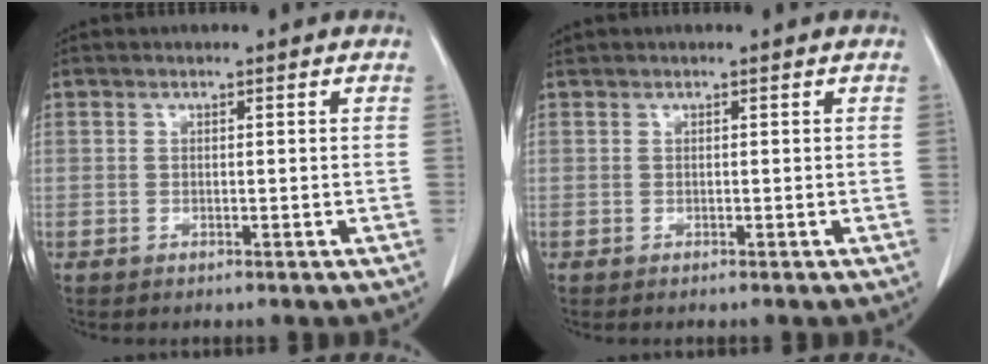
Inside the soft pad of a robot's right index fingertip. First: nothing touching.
{"total": 0.0}